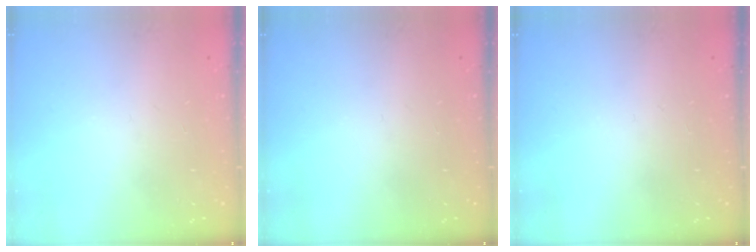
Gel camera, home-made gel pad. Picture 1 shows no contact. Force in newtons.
{"total": 0.0}
{"total": 0.0}